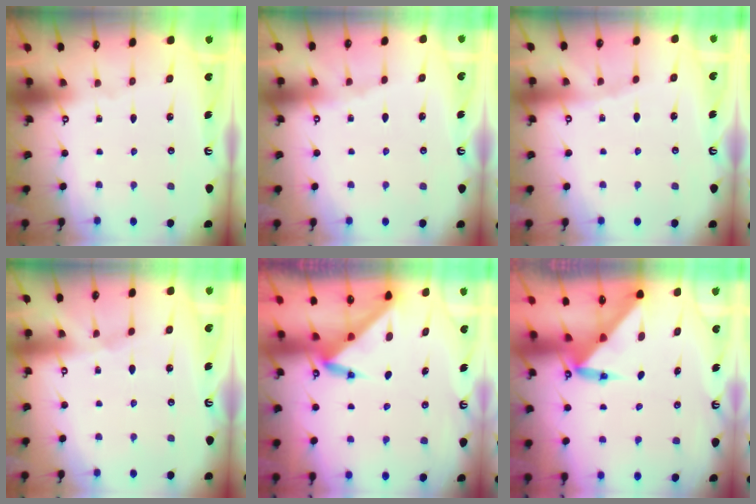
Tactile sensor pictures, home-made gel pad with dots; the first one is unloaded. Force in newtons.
{"total": 3.5, "press": 3.4, "slide": 0.7}
{"total": 3.2, "press": 3.1, "slide": 0.6}
{"total": 4.3, "press": 4.3, "slide": 0.7}
{"total": 3.4, "press": 3.4, "slide": 0.1}
{"total": 3.5, "press": 3.5, "slide": 0.2}